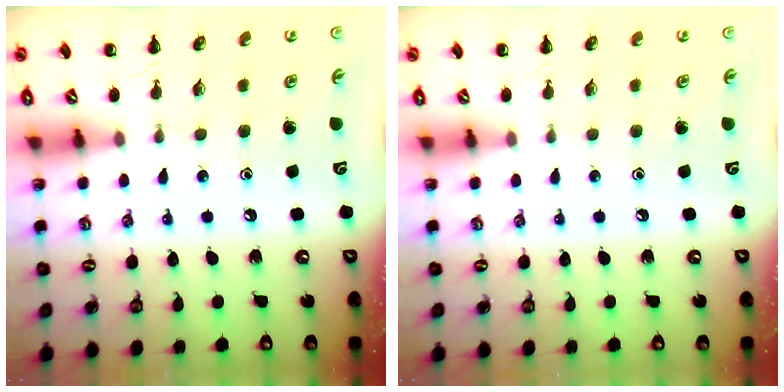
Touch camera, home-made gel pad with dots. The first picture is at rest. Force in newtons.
{"total": 0.0}